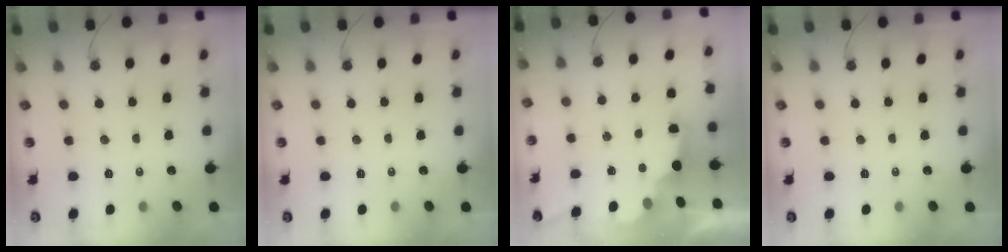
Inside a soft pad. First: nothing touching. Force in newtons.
{"total": 0.0}
{"total": 2.9, "press": 2.8, "slide": 0.9}
{"total": 0.0}